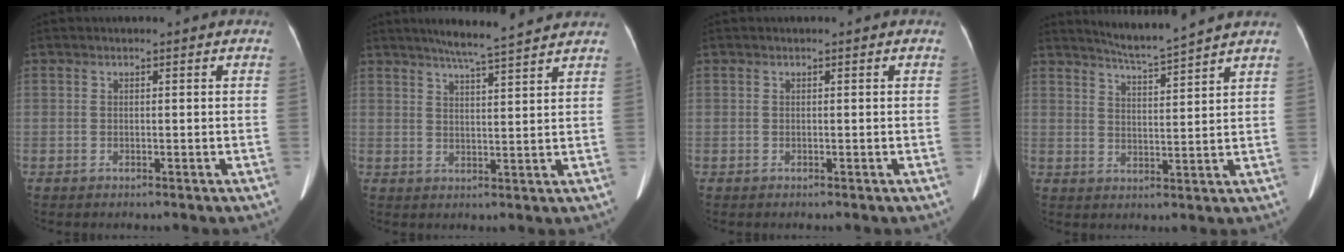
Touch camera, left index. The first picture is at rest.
{"total": 9.1, "force": [7.9, -0.4, 4.3], "torque": [-0.073, 0.013, 0.111]}
{"total": 0.0}
{"total": 7.0, "force": [6.5, -1.5, 2.1], "torque": [-0.046, -0.006, 0.109]}